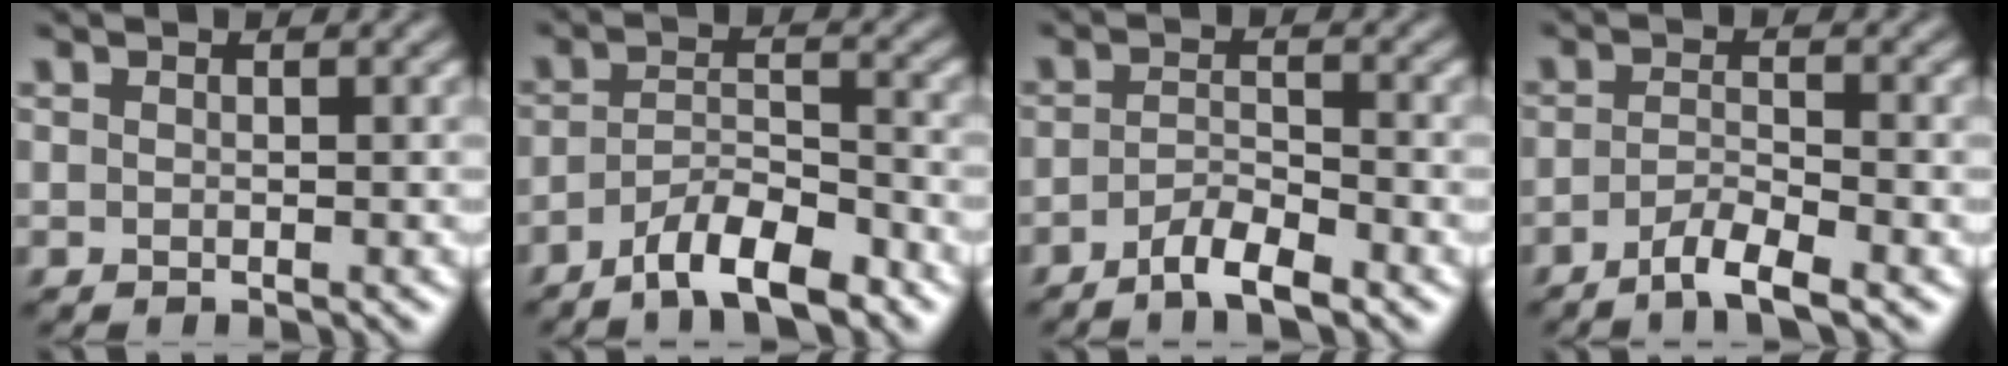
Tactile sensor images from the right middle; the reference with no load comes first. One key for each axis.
{"total": 5.7, "fx": -4.3, "fy": 1.4, "fz": 3.5, "tx": -0.059, "ty": 0.001, "tz": -0.074}
{"total": 3.1, "fx": -2.3, "fy": 0.7, "fz": 2.1, "tx": -0.039, "ty": 0.002, "tz": -0.047}
{"total": 3.1, "fx": -2.1, "fy": 0.5, "fz": 2.3, "tx": -0.040, "ty": 0.000, "tz": -0.047}